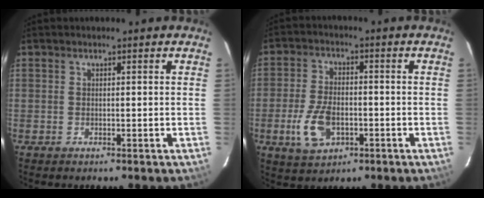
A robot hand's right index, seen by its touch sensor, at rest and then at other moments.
{"total": 9.1, "force": [-3.1, 5.3, 6.8], "torque": [-0.149, -0.001, -0.050]}